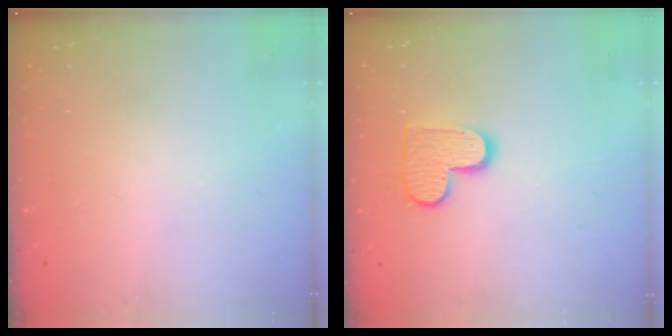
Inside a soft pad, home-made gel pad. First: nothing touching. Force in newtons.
{"total": 9.8, "press": 9.8, "slide": 0.6}